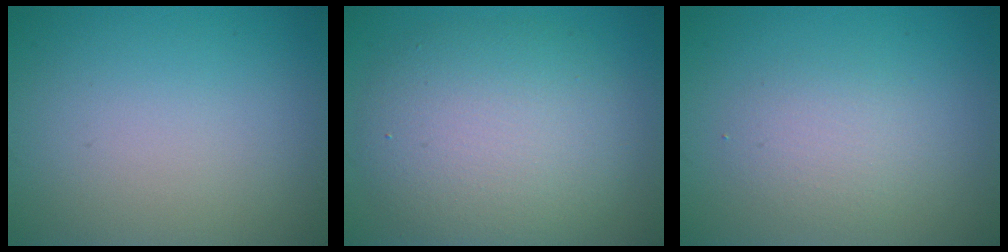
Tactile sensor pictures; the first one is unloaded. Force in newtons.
{"total": 7.5, "press": 7.5, "slide": 0.6}
{"total": 2.2, "press": 2.2, "slide": 0.1}